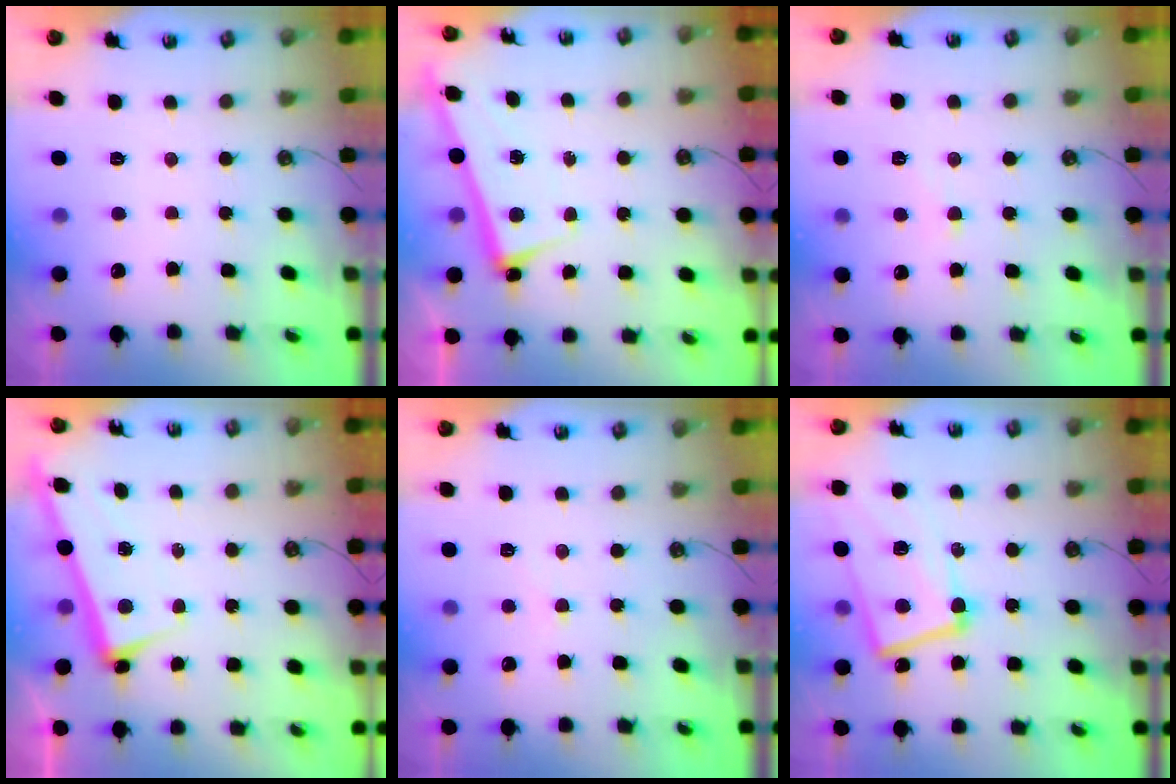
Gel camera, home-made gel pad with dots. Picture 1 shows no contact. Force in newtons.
{"total": 2.6, "press": 2.5, "slide": 0.7}
{"total": 3.2, "press": 3.2, "slide": 0.4}
{"total": 2.6, "press": 2.5, "slide": 0.7}
{"total": 3.4, "press": 3.4, "slide": 0.3}
{"total": 12.4, "press": 12.2, "slide": 2.3}